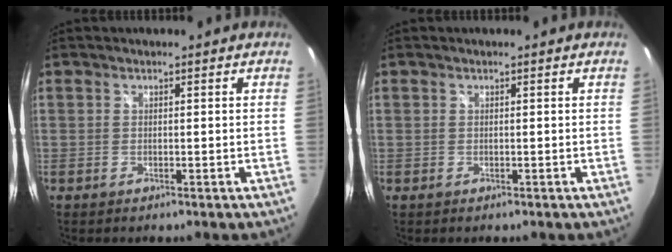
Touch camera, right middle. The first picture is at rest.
{"total": 0.0}